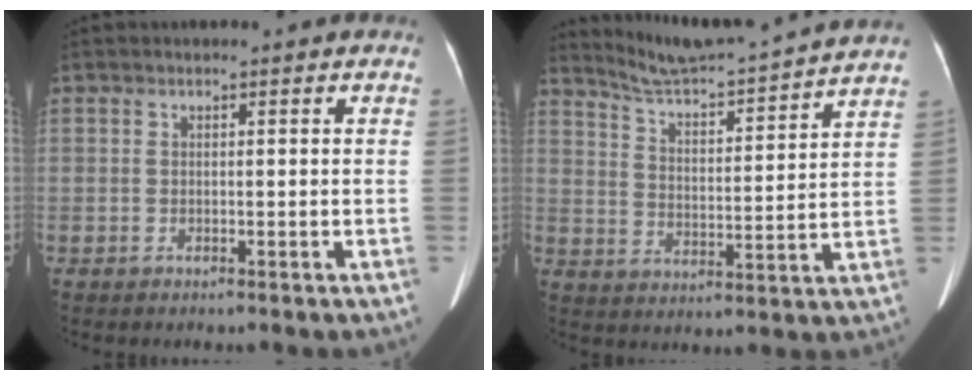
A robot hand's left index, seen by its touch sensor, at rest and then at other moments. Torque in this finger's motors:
{"motor_torque": [0.02, -0.50, 0.00, 0.01]}